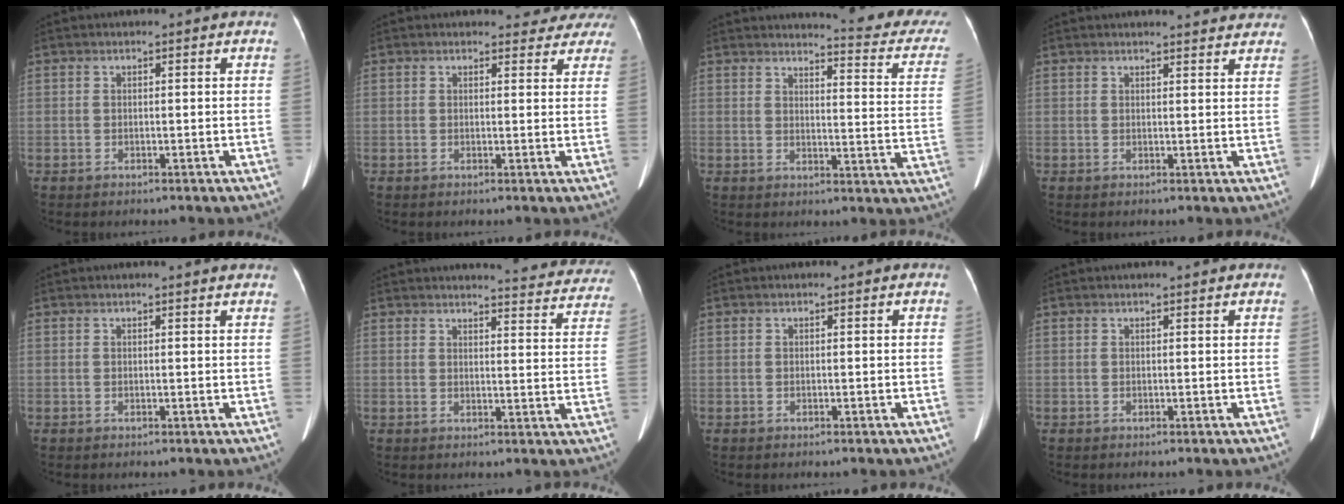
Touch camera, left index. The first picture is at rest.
{"total": 6.4, "force": [5.9, 2.5, 0.3], "torque": [0.027, -0.004, 0.038]}
{"total": 15.6, "force": [14.9, 1.4, 4.4], "torque": [-0.038, -0.089, 0.142]}
{"total": 8.2, "force": [7.8, 1.4, 2.2], "torque": [-0.015, 0.005, 0.072]}
{"total": 2.5, "force": [2.4, -0.3, 0.7], "torque": [-0.015, 0.000, 0.020]}
{"total": 14.4, "force": [14.0, 2.0, 2.9], "torque": [-0.005, -0.064, 0.129]}
{"total": 0.0}
{"total": 2.1, "force": [1.9, 0.0, 0.8], "torque": [-0.010, 0.017, 0.022]}